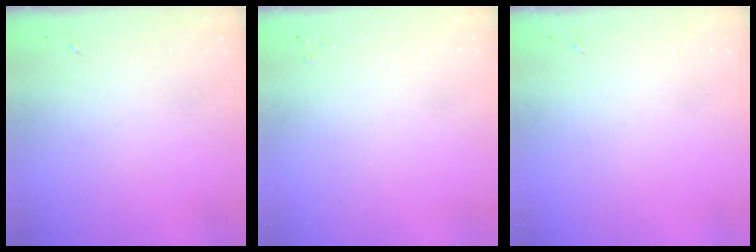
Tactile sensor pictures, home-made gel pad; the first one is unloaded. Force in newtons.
{"total": 2.0, "press": 2.0, "slide": 0.3}
{"total": 0.0}